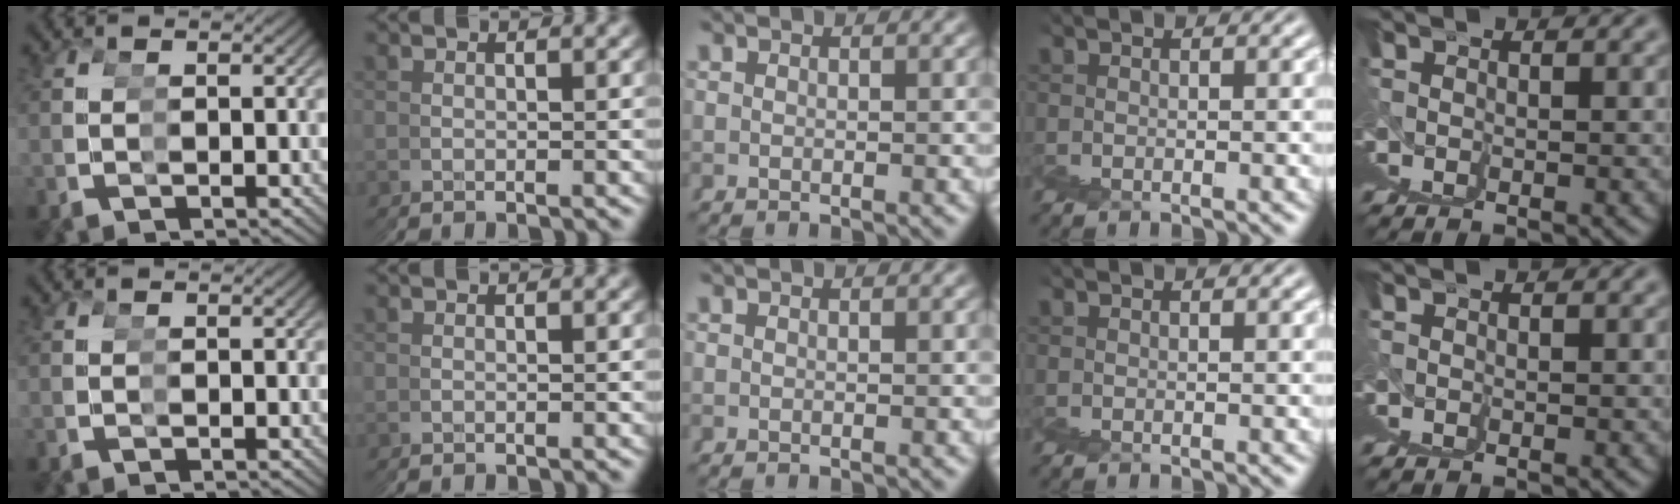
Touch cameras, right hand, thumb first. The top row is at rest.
{}